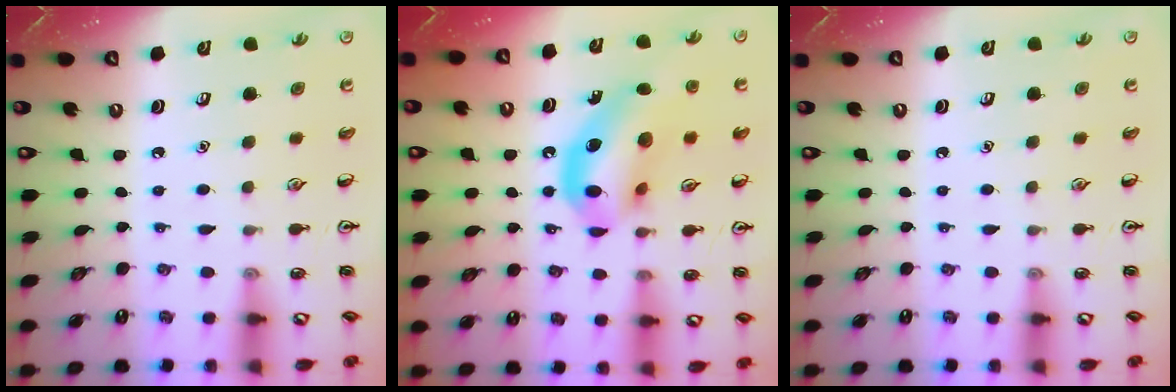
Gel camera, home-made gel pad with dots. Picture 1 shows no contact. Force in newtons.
{"total": 14.8, "press": 14.3, "slide": 3.7}
{"total": 0.0}